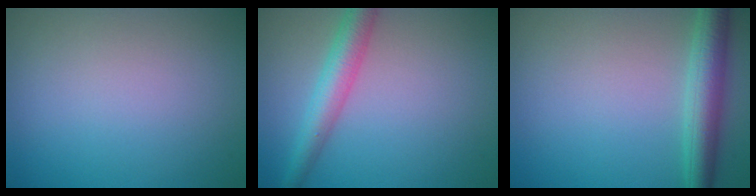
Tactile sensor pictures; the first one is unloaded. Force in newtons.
{"total": 4.0, "press": 4.0, "slide": 0.2}
{"total": 4.2, "press": 4.2, "slide": 0.2}